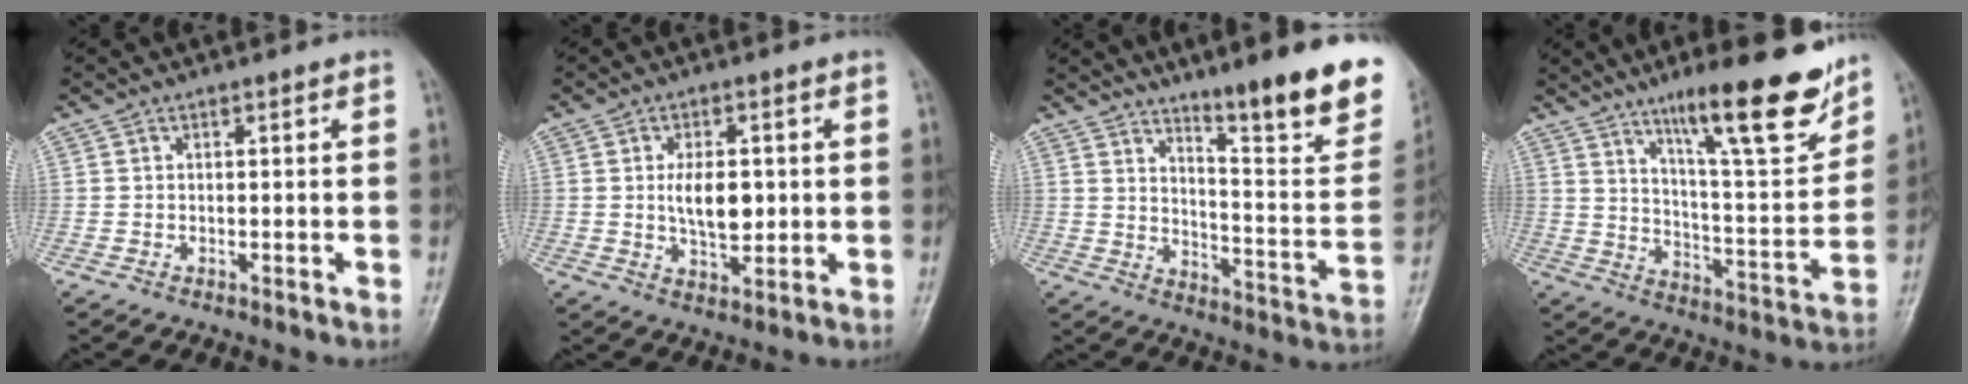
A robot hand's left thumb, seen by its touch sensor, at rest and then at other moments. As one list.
[{"total": 7.5, "force": [0.5, 4.0, 6.3], "torque": [-0.096, -0.009, 0.011]}, {"total": 20.0, "force": [13.2, 3.3, 14.6], "torque": [-0.163, -0.087, 0.197]}, {"total": 19.3, "force": [12.9, 3.9, 13.9], "torque": [-0.173, -0.075, 0.204]}]